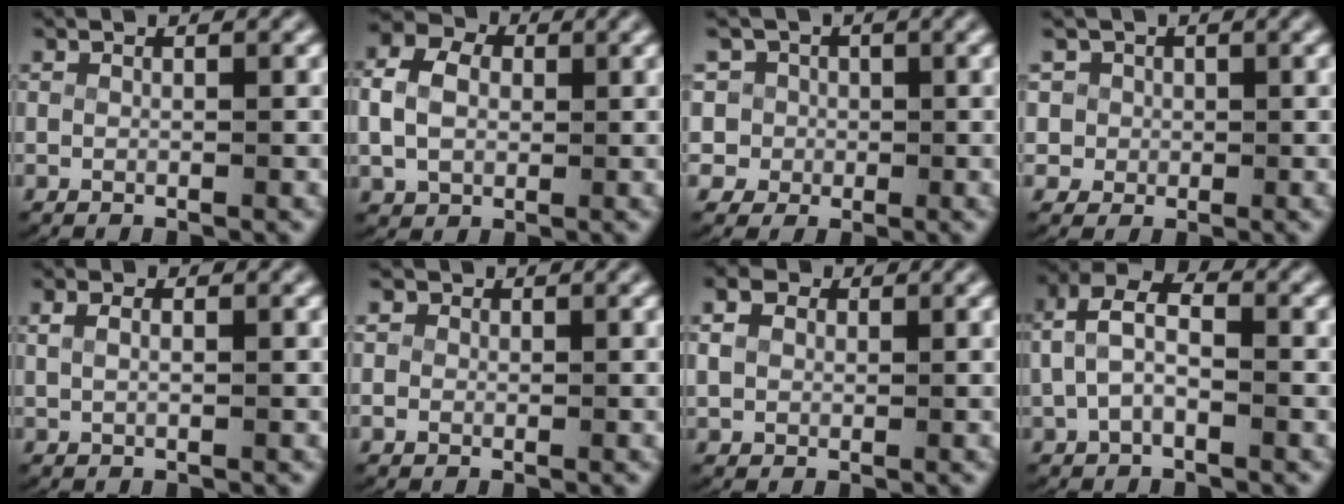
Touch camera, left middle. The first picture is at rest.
{"total": 5.2, "force": [0.5, 4.3, 2.9], "torque": [-0.066, 0.004, 0.008]}
{"total": 9.3, "force": [-0.7, 8.9, 2.4], "torque": [-0.093, -0.032, -0.015]}
{"total": 6.2, "force": [0.1, 5.9, 1.8], "torque": [-0.066, -0.025, 0.003]}
{"total": 1.3, "force": [0.4, 0.6, 1.1], "torque": [-0.022, -0.002, 0.012]}
{"total": 2.2, "force": [0.2, 2.2, 0.5], "torque": [-0.024, -0.004, 0.002]}
{"total": 2.2, "force": [0.6, 1.9, 1.0], "torque": [-0.031, -0.003, 0.014]}
{"total": 4.7, "force": [0.5, 2.9, 3.6], "torque": [-0.063, -0.003, 0.007]}